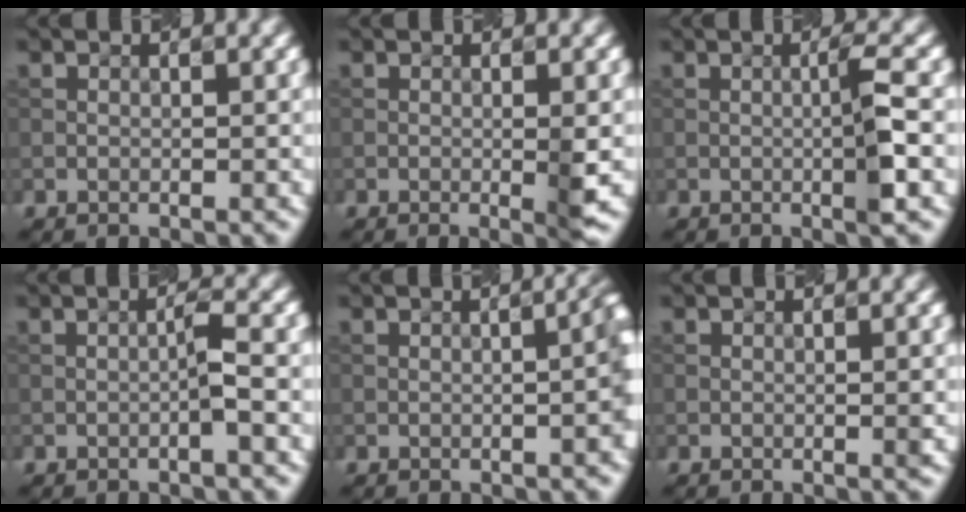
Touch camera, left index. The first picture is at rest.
{"total": 2.4, "force": [-0.4, 0.4, 2.3], "torque": [-0.036, -0.003, -0.007]}
{"total": 2.9, "force": [-0.3, 0.1, 2.8], "torque": [-0.046, 0.004, -0.011]}
{"total": 1.6, "force": [-0.4, 0.0, 1.6], "torque": [-0.026, 0.011, -0.013]}
{"total": 3.9, "force": [-0.2, 1.0, 3.7], "torque": [-0.036, 0.014, -0.001]}
{"total": 0.8, "force": [-0.2, 0.1, 0.8], "torque": [-0.010, 0.001, -0.003]}